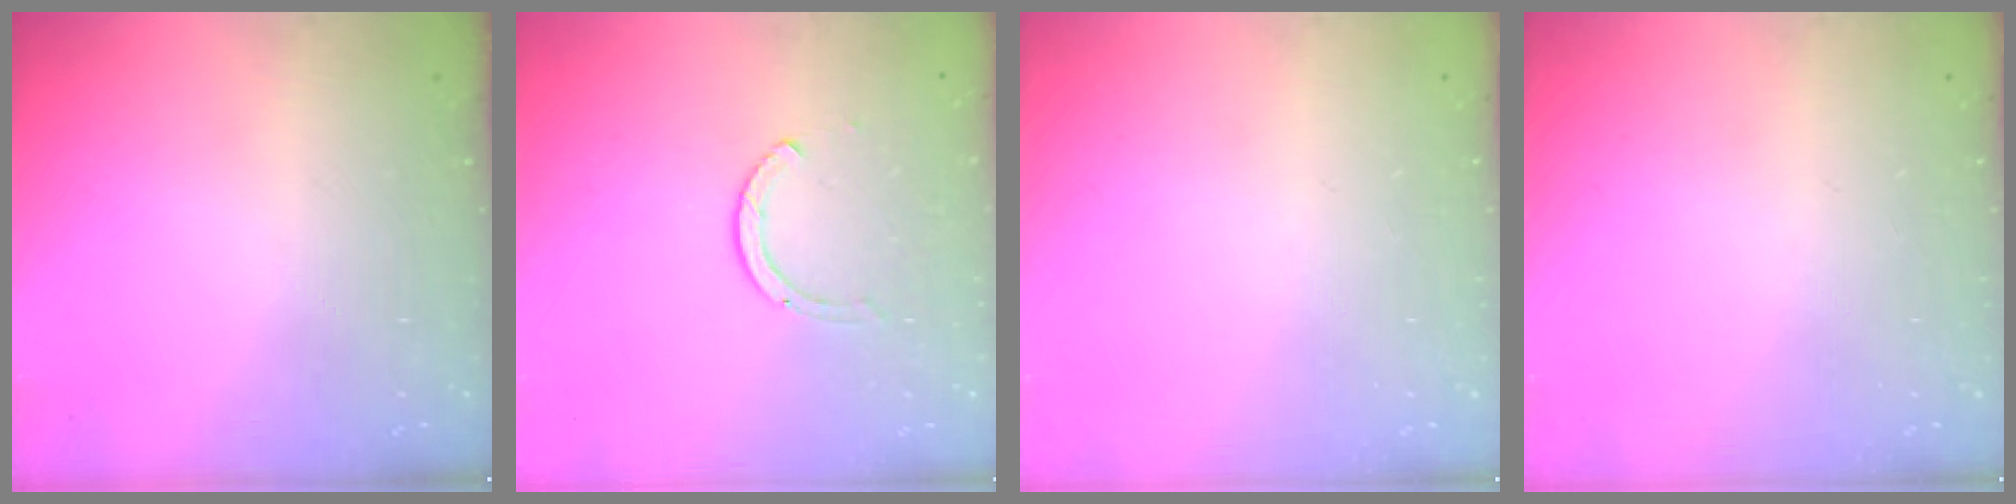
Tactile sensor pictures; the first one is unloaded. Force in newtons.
{"total": 2.6, "press": 2.6, "slide": 0.3}
{"total": 0.0}
{"total": 0.0}